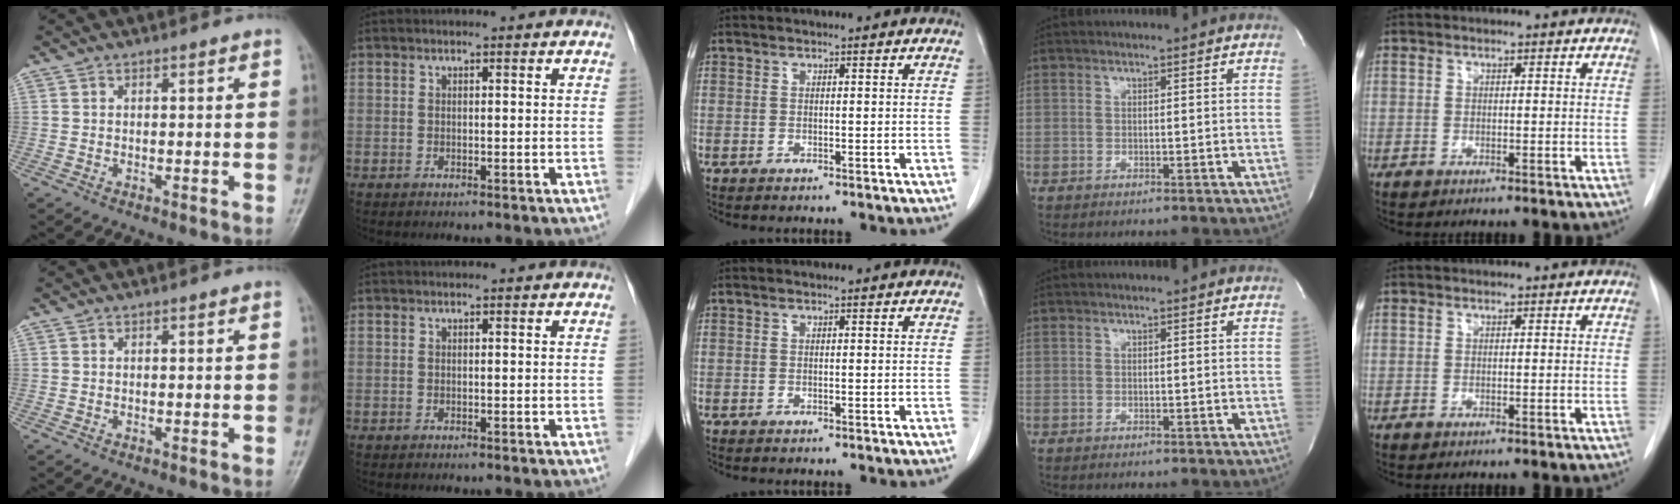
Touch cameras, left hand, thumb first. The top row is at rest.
{}